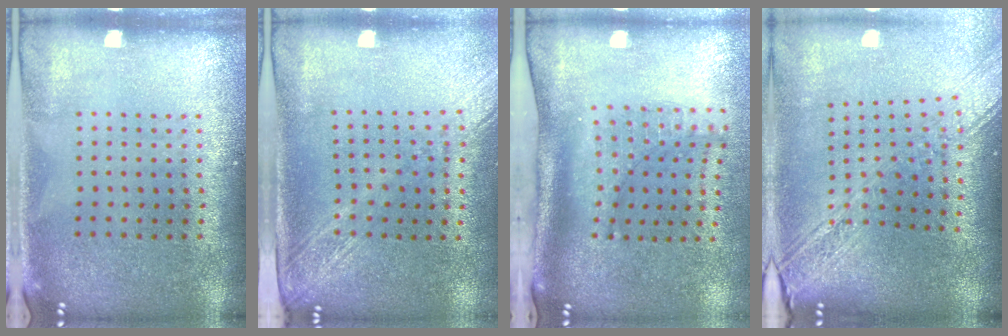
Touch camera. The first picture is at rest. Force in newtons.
{"total": 2.0, "press": 1.6, "slide": 1.2}
{"total": 2.2, "press": 1.5, "slide": 1.6}
{"total": 2.9, "press": 2.3, "slide": 1.9}